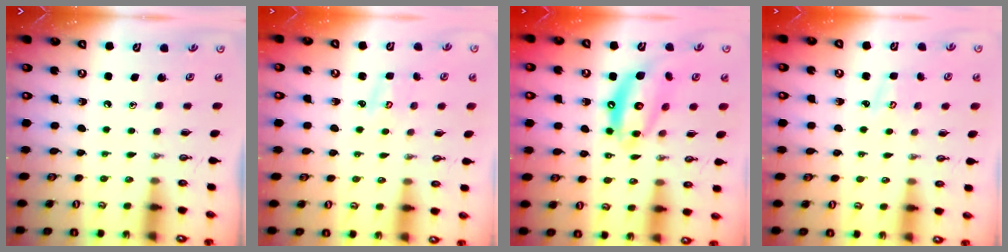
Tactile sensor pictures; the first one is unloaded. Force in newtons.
{"total": 2.7, "press": 2.7, "slide": 0.3}
{"total": 12.6, "press": 12.5, "slide": 1.4}
{"total": 3.0, "press": 3.0, "slide": 0.3}